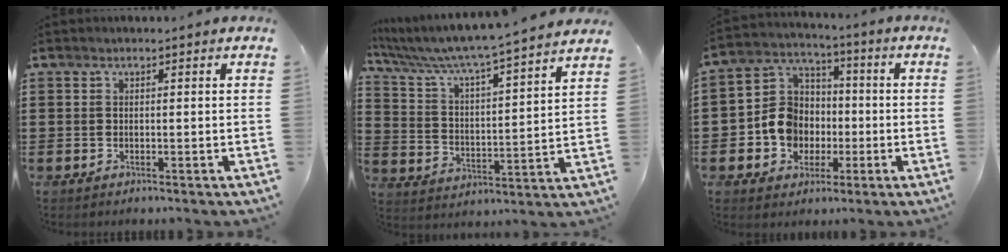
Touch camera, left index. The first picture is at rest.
{"total": 6.1, "force": [5.5, -0.7, 2.4], "torque": [-0.072, -0.046, 0.085]}
{"total": 8.8, "force": [-1.6, 8.0, 3.4], "torque": [-0.104, 0.016, -0.028]}